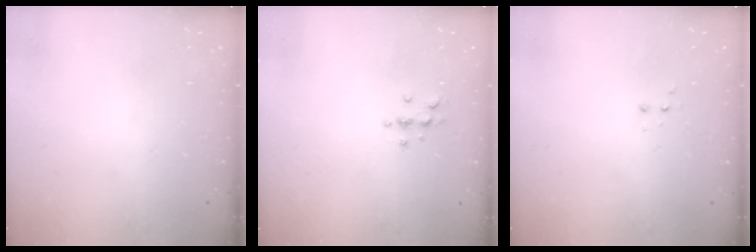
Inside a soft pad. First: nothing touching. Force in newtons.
{"total": 3.3, "press": 3.3, "slide": 0.4}
{"total": 2.8, "press": 2.8, "slide": 0.5}